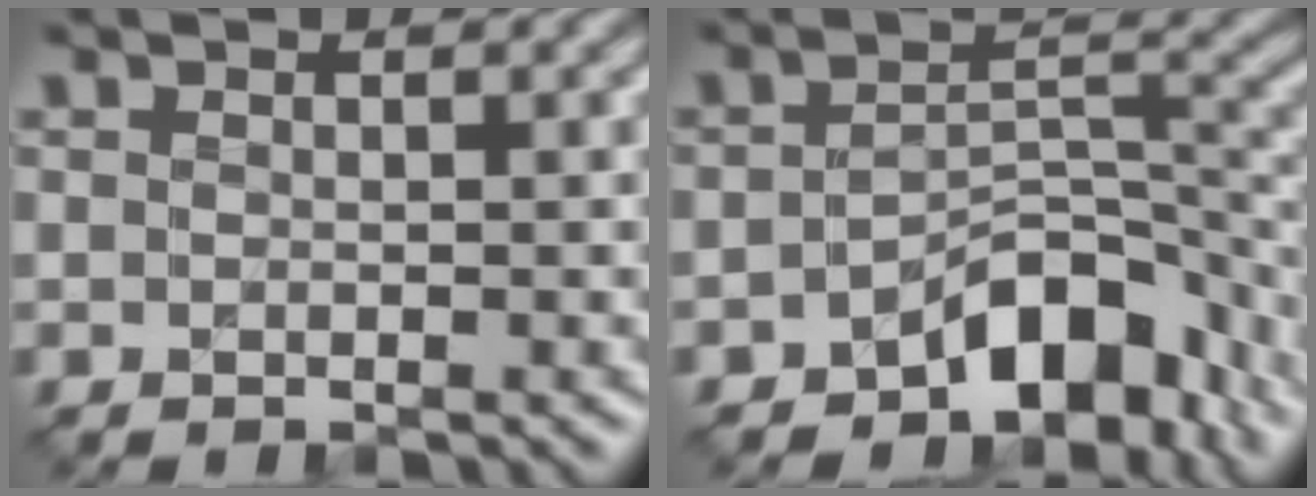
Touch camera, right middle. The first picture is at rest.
{"total": 7.0, "force": [-4.5, 3.2, 4.3], "torque": [-0.048, 0.007, -0.074]}